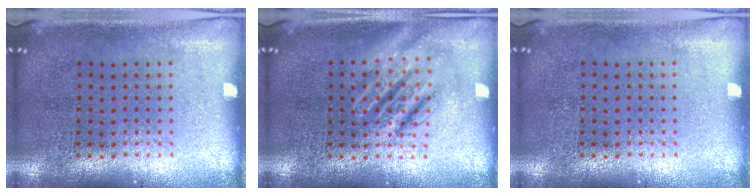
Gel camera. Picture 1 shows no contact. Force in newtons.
{"total": 2.5, "press": 2.5, "slide": 0.3}
{"total": 0.0}